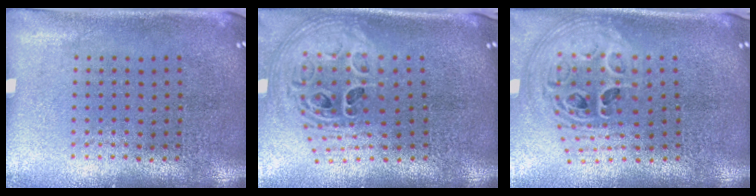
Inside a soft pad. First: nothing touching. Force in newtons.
{"total": 2.2, "press": 1.6, "slide": 1.5}
{"total": 2.8, "press": 2.0, "slide": 1.9}